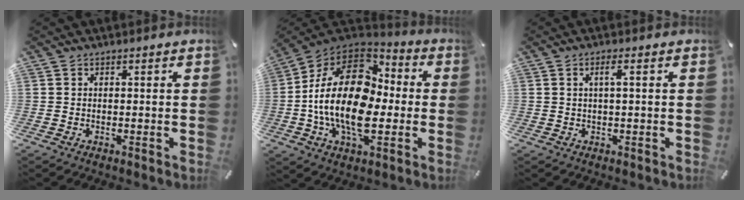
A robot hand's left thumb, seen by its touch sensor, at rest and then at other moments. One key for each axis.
{"total": 22.9, "fx": -1.9, "fy": 14.3, "fz": 17.8, "tx": -0.353, "ty": 0.012, "tz": -0.036}
{"total": 2.5, "fx": 0.6, "fy": 0.2, "fz": 2.4, "tx": -0.046, "ty": 0.001, "tz": 0.009}